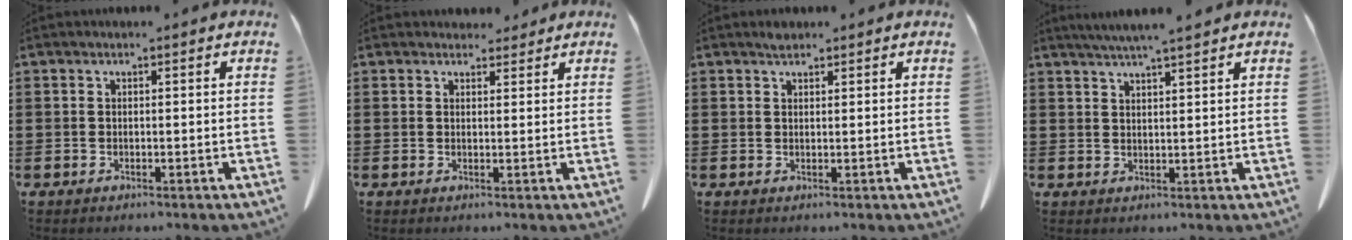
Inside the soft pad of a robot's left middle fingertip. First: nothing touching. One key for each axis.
{"total": 2.4, "fx": 2.2, "fy": 0.9, "fz": 0.3, "tx": -0.003, "ty": -0.001, "tz": 0.040}
{"total": 1.2, "fx": 1.1, "fy": 0.4, "fz": 0.3, "tx": -0.001, "ty": -0.002, "tz": 0.020}
{"total": 3.4, "fx": 3.0, "fy": -0.2, "fz": 1.7, "tx": -0.041, "ty": -0.003, "tz": 0.054}